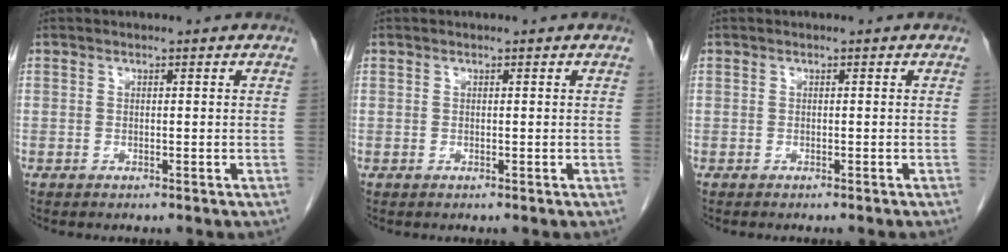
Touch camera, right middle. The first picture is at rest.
{"total": 0.0}
{"total": 1.7, "force": [-1.5, -0.1, 0.8], "torque": [-0.010, 0.002, -0.017]}